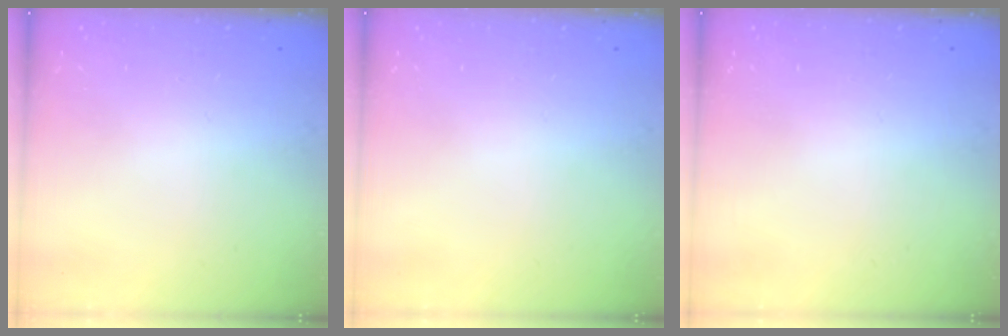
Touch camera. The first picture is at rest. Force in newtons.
{"total": 0.0}
{"total": 0.0}